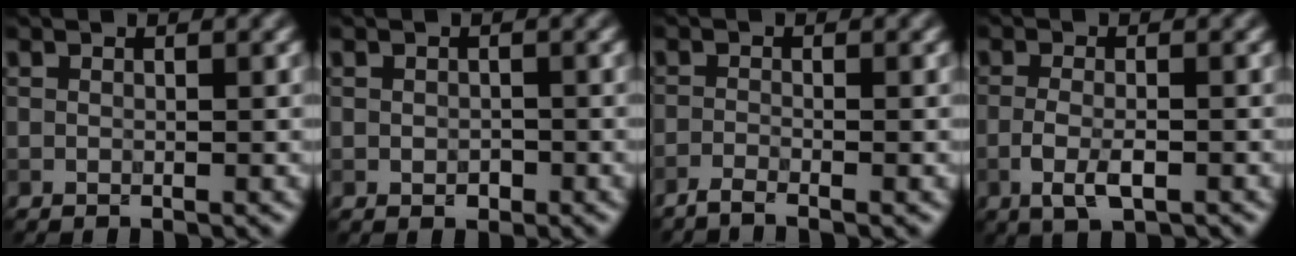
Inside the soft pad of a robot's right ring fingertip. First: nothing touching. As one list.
[{"total": 0.9, "force": [-0.2, 0.7, 0.4], "torque": [-0.007, 0.000, -0.005]}, {"total": 1.9, "force": [-1.5, 0.3, 1.1], "torque": [-0.024, -0.004, -0.040]}, {"total": 3.2, "force": [-1.4, 1.0, 2.6], "torque": [-0.062, -0.001, -0.031]}]